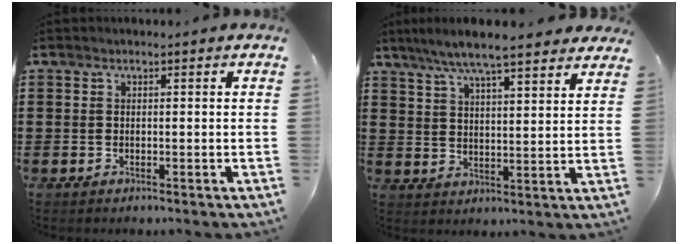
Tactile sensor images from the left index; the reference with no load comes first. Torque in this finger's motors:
{"motor_torque": [2.14, 0.00, 0.56, 0.21]}